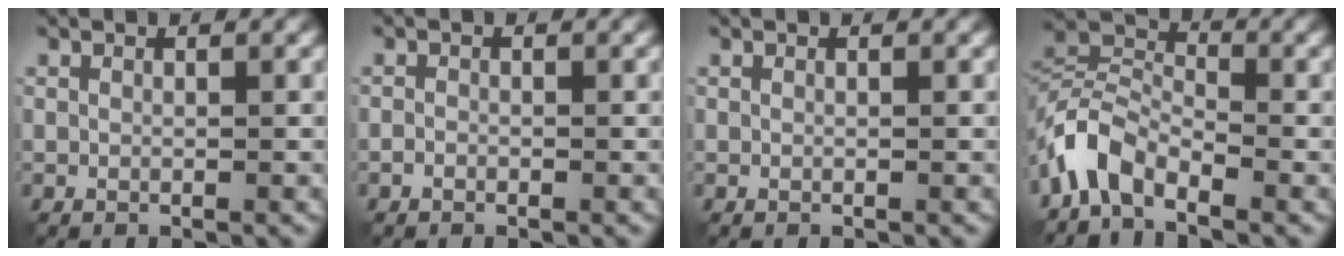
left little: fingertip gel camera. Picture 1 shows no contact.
{"total": 0.6, "force": [-0.4, 0.4, 0.2], "torque": [-0.002, -0.002, -0.009]}
{"total": 0.0}
{"total": 4.9, "force": [-3.5, 2.4, 2.5], "torque": [-0.052, 0.007, -0.083]}